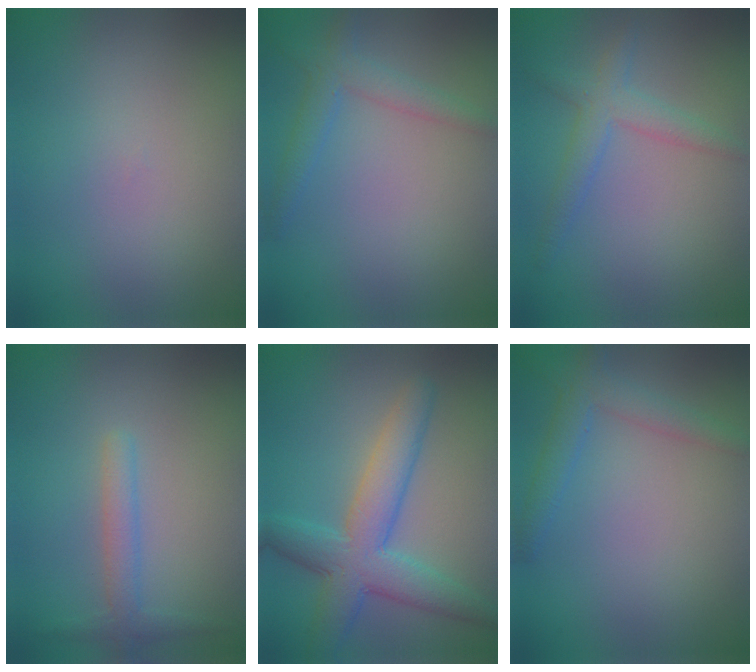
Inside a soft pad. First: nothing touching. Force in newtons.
{"total": 2.7, "press": 2.7, "slide": 0.1}
{"total": 2.8, "press": 2.8, "slide": 0.1}
{"total": 2.0, "press": 2.0, "slide": 0.1}
{"total": 6.3, "press": 6.3, "slide": 0.1}
{"total": 2.9, "press": 2.9, "slide": 0.1}